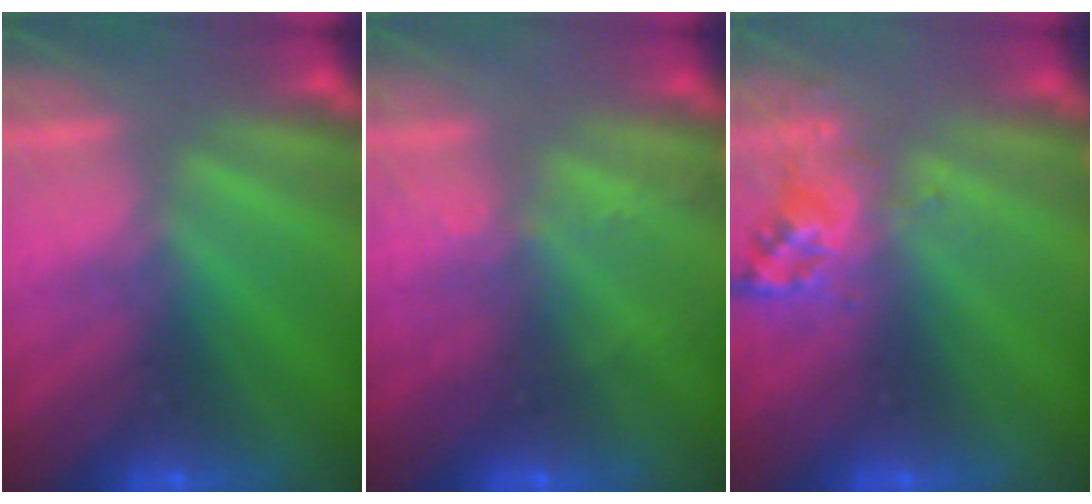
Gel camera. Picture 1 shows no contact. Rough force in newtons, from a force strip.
{"total": 2.1}
{"total": 2.6}